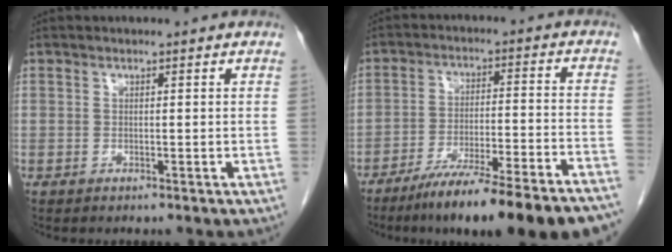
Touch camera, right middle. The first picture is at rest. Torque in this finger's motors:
{"motor_torque": [1.19, -0.95, 0.32, 0.11]}